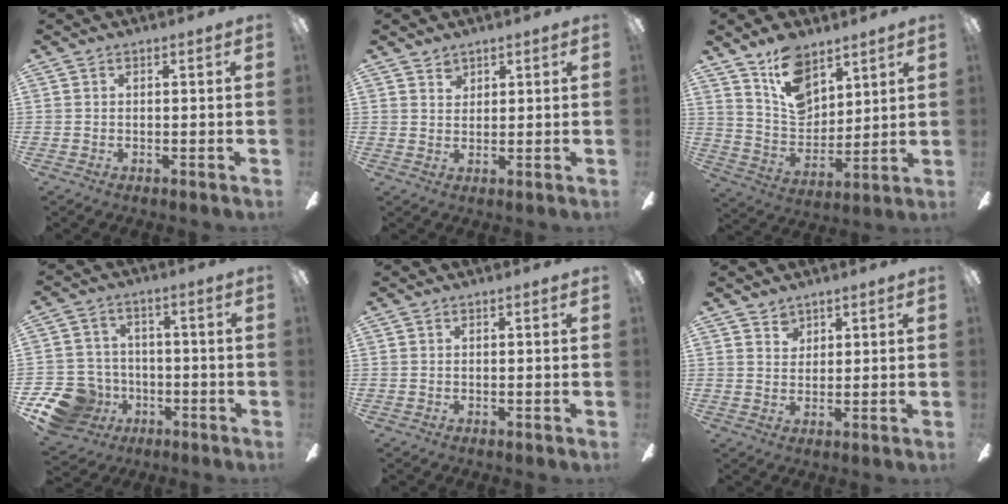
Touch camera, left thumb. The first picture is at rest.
{"total": 2.5, "force": [1.9, 1.6, 0.5], "torque": [0.005, -0.006, 0.034]}
{"total": 13.9, "force": [9.6, 8.0, 6.1], "torque": [-0.112, -0.050, 0.185]}
{"total": 12.7, "force": [-5.9, 10.3, 4.6], "torque": [-0.126, 0.043, -0.099]}
{"total": 0.0}
{"total": 3.1, "force": [2.3, 2.0, 0.4], "torque": [0.004, -0.007, 0.040]}